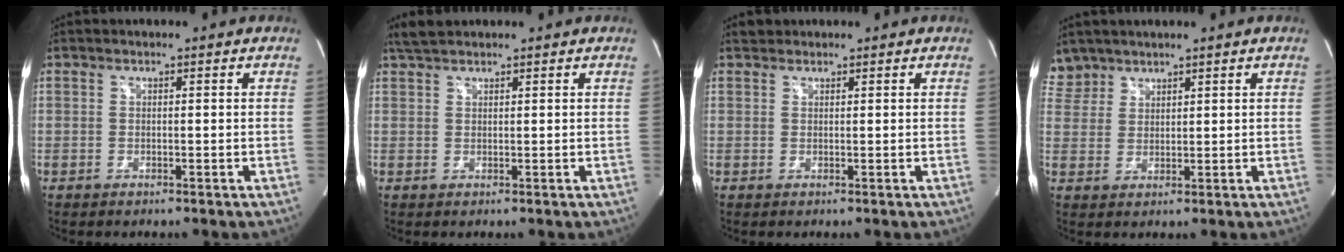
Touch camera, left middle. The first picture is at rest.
{"total": 2.8, "force": [2.5, 0.6, 1.1], "torque": [-0.028, 0.014, 0.049]}
{"total": 1.1, "force": [1.1, -0.2, 0.1], "torque": [-0.010, 0.009, 0.027]}
{"total": 4.2, "force": [3.6, 2.1, -0.5], "torque": [0.014, 0.009, 0.075]}